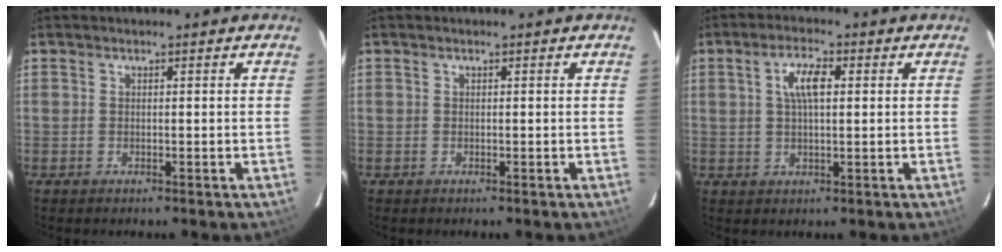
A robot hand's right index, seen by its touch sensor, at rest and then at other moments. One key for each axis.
{"total": 0.0}
{"total": 5.1, "fx": 1.3, "fy": 2.0, "fz": 4.6, "tx": -0.087, "ty": 0.011, "tz": 0.025}